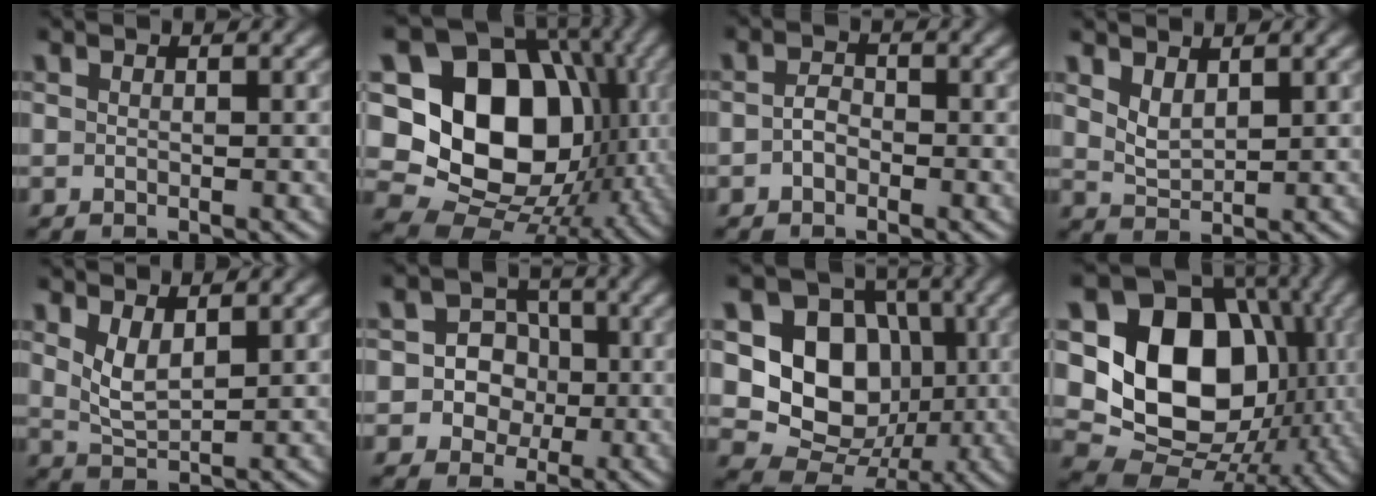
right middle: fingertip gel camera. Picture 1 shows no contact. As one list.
[{"total": 16.5, "force": [0.7, 12.8, 10.5], "torque": [-0.157, 0.001, 0.006]}, {"total": 1.5, "force": [-0.5, 1.0, 1.0], "torque": [-0.021, 0.003, -0.014]}, {"total": 2.0, "force": [1.2, 1.0, 1.3], "torque": [-0.032, -0.004, 0.030]}, {"total": 2.8, "force": [1.4, 1.1, 2.2], "torque": [-0.053, -0.006, 0.034]}, {"total": 5.7, "force": [-0.4, 5.4, 1.9], "torque": [-0.016, 0.029, -0.035]}, {"total": 9.4, "force": [0.4, 7.7, 5.3], "torque": [-0.082, -0.007, -0.003]}, {"total": 14.1, "force": [0.7, 11.0, 8.8], "torque": [-0.137, -0.008, 0.002]}]